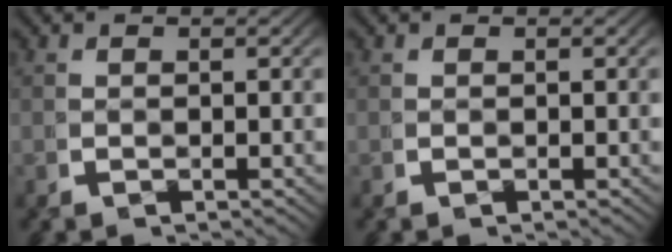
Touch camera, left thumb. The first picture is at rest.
{"total": 0.0}